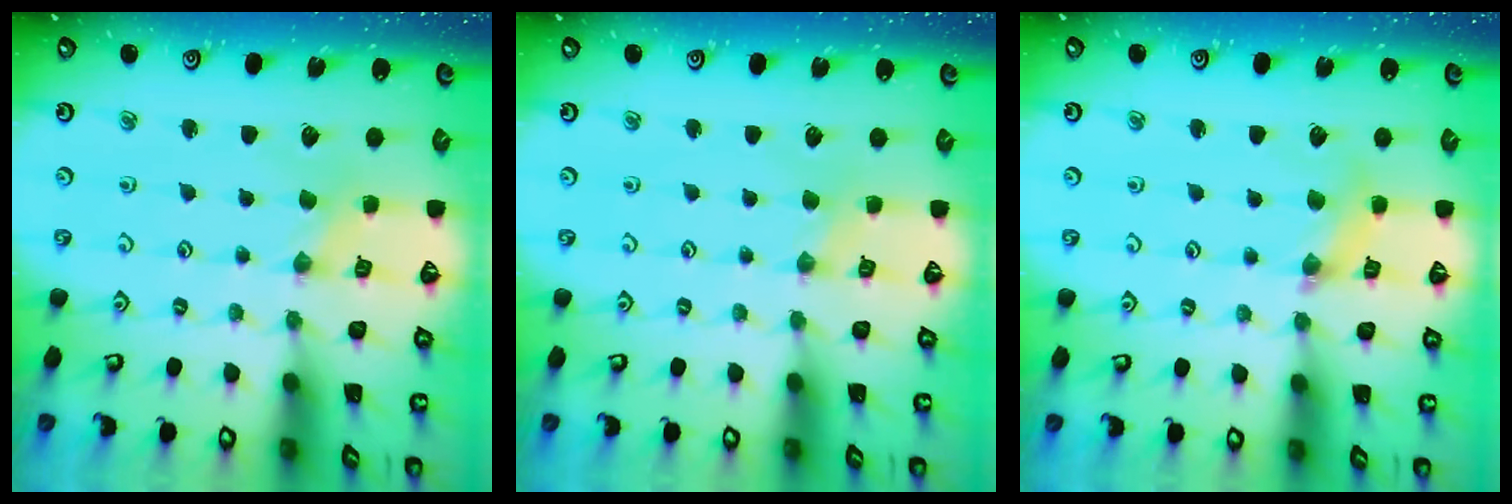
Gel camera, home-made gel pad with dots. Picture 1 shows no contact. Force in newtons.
{"total": 1.0, "press": 1.0, "slide": 0.2}
{"total": 3.7, "press": 3.7, "slide": 0.4}